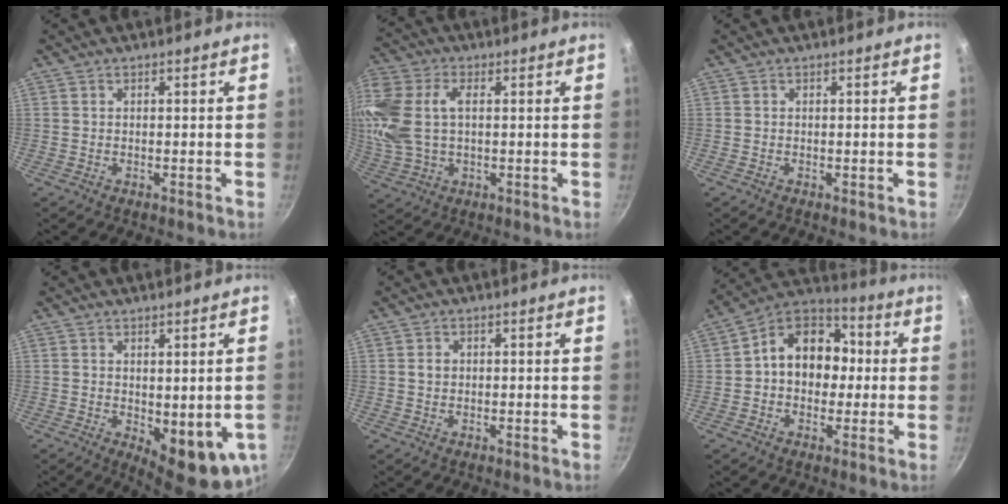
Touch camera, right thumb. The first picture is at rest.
{"total": 16.1, "force": [2.6, 10.1, 12.2], "torque": [-0.279, 0.019, 0.047]}
{"total": 0.0}
{"total": 10.9, "force": [-1.3, 4.7, 9.8], "torque": [-0.100, -0.012, -0.003]}
{"total": 1.5, "force": [0.2, 1.2, 0.8], "torque": [-0.009, 0.004, 0.002]}
{"total": 14.2, "force": [0.7, 11.0, 8.9], "torque": [-0.090, 0.038, -0.012]}